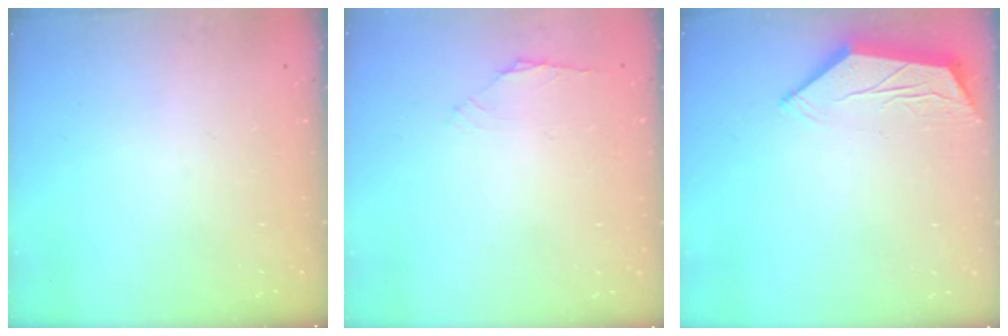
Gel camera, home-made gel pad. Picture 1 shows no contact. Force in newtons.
{"total": 1.6, "press": 1.5, "slide": 0.6}
{"total": 4.2, "press": 4.1, "slide": 0.3}